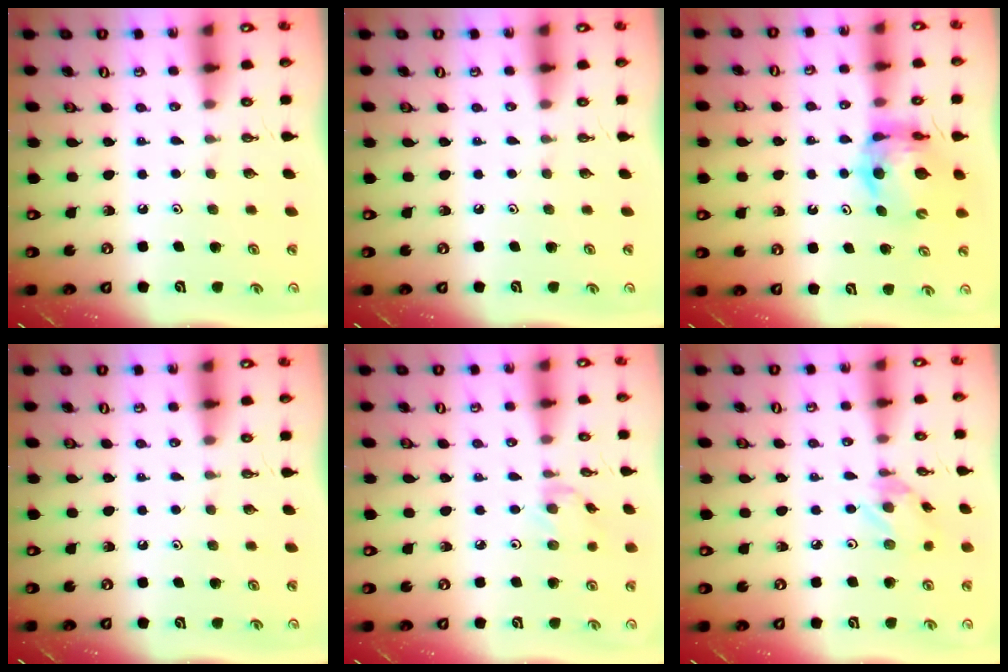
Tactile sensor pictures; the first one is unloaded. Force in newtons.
{"total": 0.0}
{"total": 11.4, "press": 11.3, "slide": 1.3}
{"total": 0.0}
{"total": 1.5, "press": 1.5, "slide": 0.3}
{"total": 2.7, "press": 2.7, "slide": 0.1}